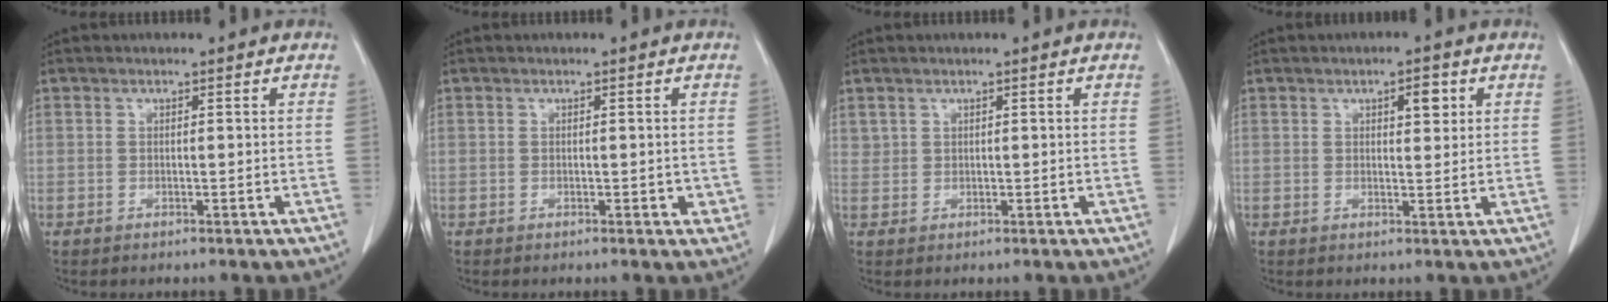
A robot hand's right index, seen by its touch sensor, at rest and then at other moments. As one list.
[{"total": 1.7, "force": [-0.3, 1.0, 1.4], "torque": [-0.011, 0.001, -0.003]}, {"total": 0.9, "force": [0.6, 0.7, 0.0], "torque": [0.009, 0.004, 0.010]}, {"total": 3.0, "force": [1.3, 1.1, 2.4], "torque": [-0.036, 0.001, 0.019]}]